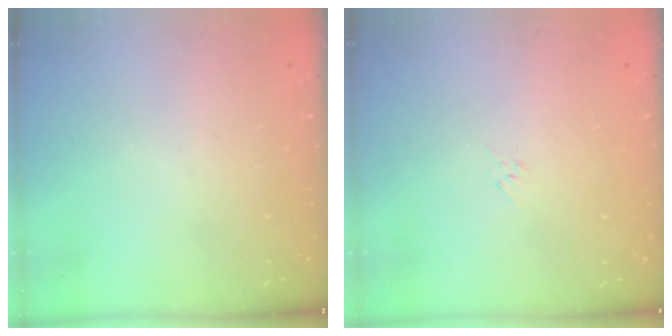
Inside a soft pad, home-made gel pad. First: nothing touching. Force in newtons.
{"total": 2.9, "press": 2.9, "slide": 0.6}